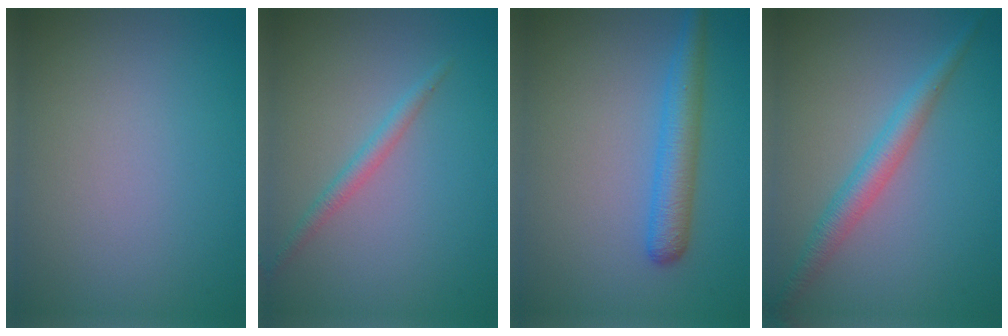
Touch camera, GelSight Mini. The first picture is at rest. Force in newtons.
{"total": 1.5, "press": 1.5, "slide": 0.0}
{"total": 3.4, "press": 3.4, "slide": 0.2}
{"total": 2.8, "press": 2.8, "slide": 0.1}